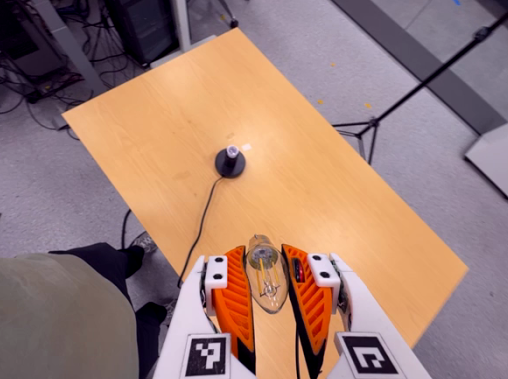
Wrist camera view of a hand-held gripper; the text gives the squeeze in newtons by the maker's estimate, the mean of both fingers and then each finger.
{"total": 22.7, "left": 25.6, "right": 19.7}